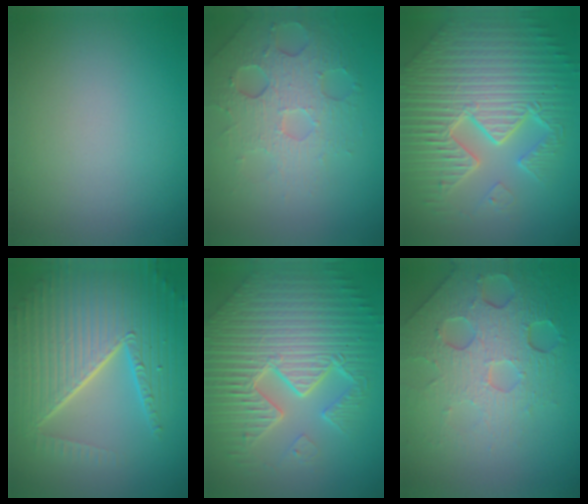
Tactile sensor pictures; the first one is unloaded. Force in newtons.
{"total": 4.9, "press": 4.1, "slide": 2.7}
{"total": 11.2, "press": 7.1, "slide": 8.7}
{"total": 10.1, "press": 6.3, "slide": 7.9}
{"total": 11.2, "press": 7.1, "slide": 8.7}
{"total": 7.8, "press": 5.3, "slide": 5.7}